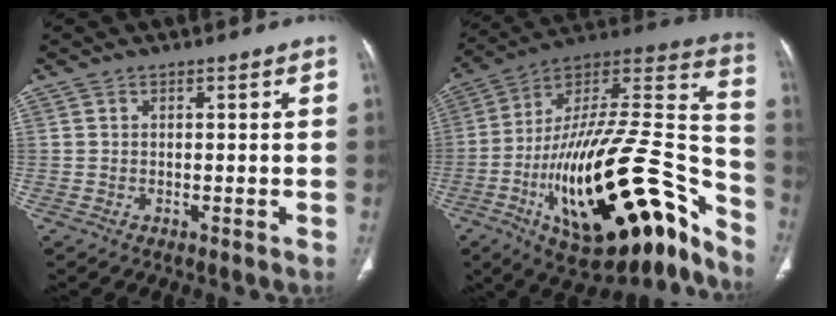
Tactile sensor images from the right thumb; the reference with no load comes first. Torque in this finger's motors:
{"motor_torque": [0.42, 1.21, 2.23, -0.54, 0.27]}